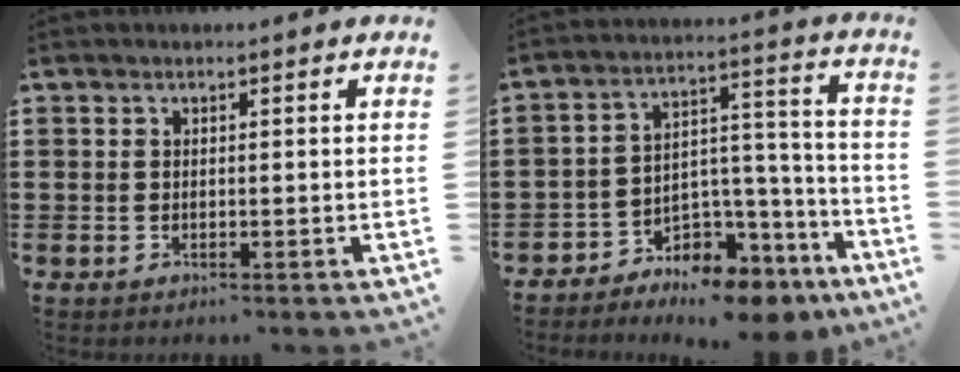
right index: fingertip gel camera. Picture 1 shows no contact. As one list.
[{"total": 6.5, "force": [-5.7, 3.2, 0.3], "torque": [-0.006, 0.014, -0.106]}]